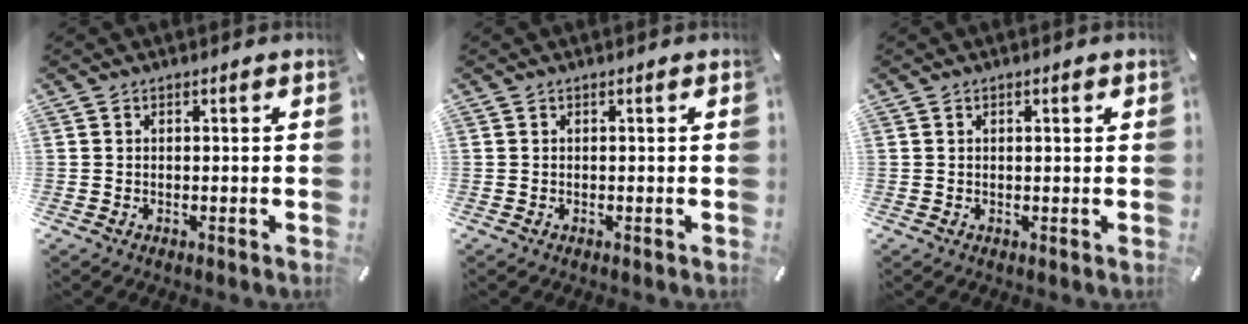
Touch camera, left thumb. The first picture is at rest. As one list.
[{"total": 0.0}, {"total": 0.8, "force": [0.3, 0.3, 0.7], "torque": [-0.013, 0.003, 0.005]}]